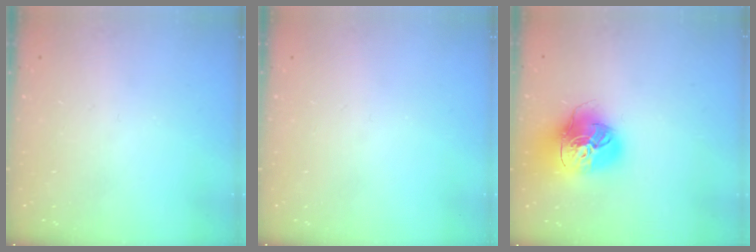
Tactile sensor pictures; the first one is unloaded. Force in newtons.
{"total": 0.0}
{"total": 19.5, "press": 19.4, "slide": 2.2}